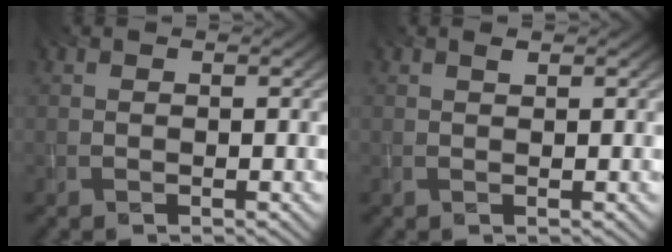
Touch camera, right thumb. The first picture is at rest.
{"total": 0.5, "force": [0.4, 0.1, 0.3], "torque": [-0.006, 0.000, 0.007]}